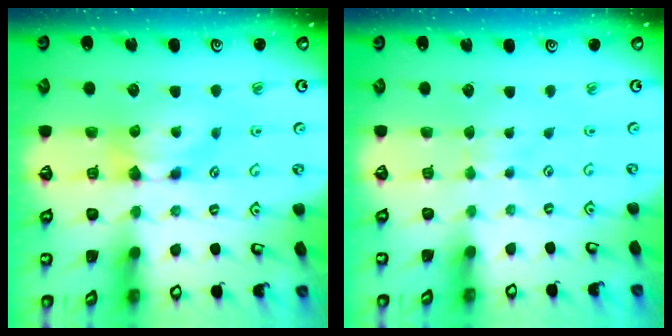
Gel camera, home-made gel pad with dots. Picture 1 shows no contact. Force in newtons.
{"total": 2.6, "press": 2.6, "slide": 0.4}